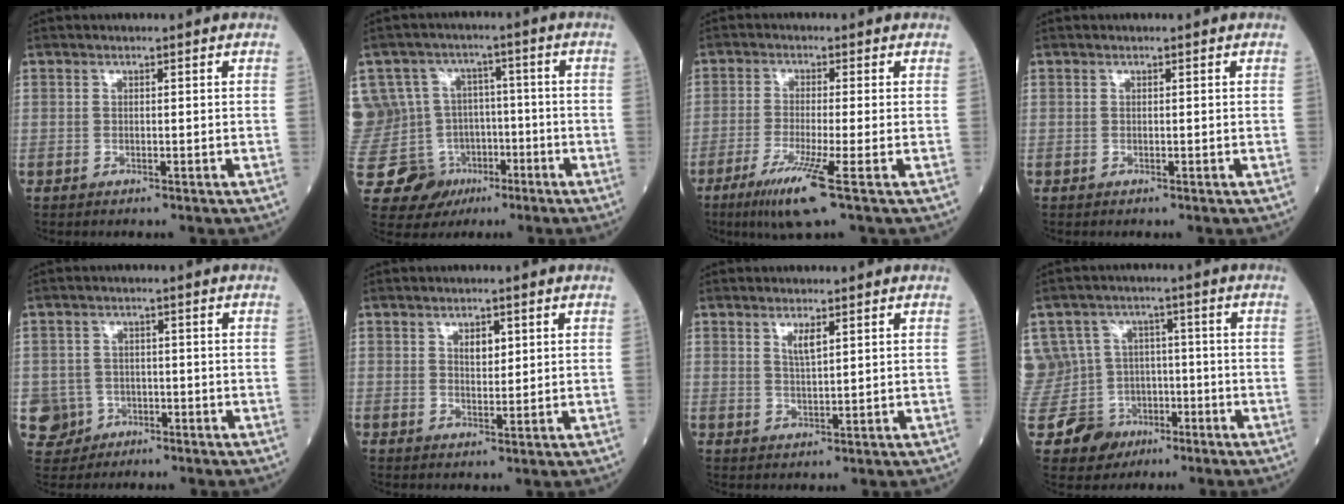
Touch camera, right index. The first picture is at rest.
{"total": 16.0, "force": [-5.2, 14.3, 5.1], "torque": [-0.137, 0.057, -0.069]}
{"total": 7.2, "force": [-3.8, -0.9, 6.1], "torque": [-0.116, -0.025, -0.073]}
{"total": 0.0}
{"total": 4.8, "force": [-1.6, 4.5, -0.3], "torque": [0.008, 0.012, -0.027]}
{"total": 2.5, "force": [1.0, 1.3, 1.9], "torque": [-0.027, -0.002, 0.018]}
{"total": 2.4, "force": [1.3, 0.3, 2.0], "torque": [-0.042, -0.003, 0.026]}
{"total": 12.3, "force": [-4.6, 11.2, 1.9], "torque": [-0.066, 0.049, -0.062]}